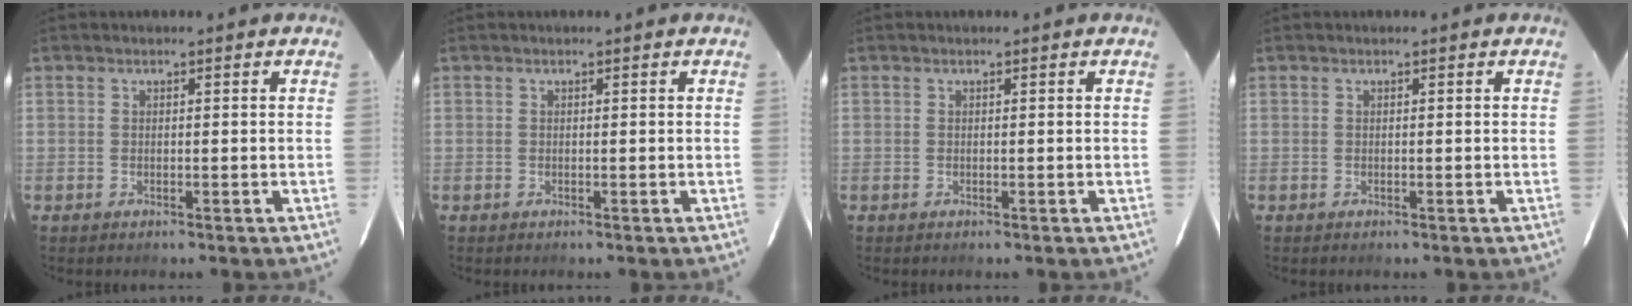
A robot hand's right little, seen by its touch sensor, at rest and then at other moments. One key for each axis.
{"total": 0.0}
{"total": 0.0}
{"total": 0.0}